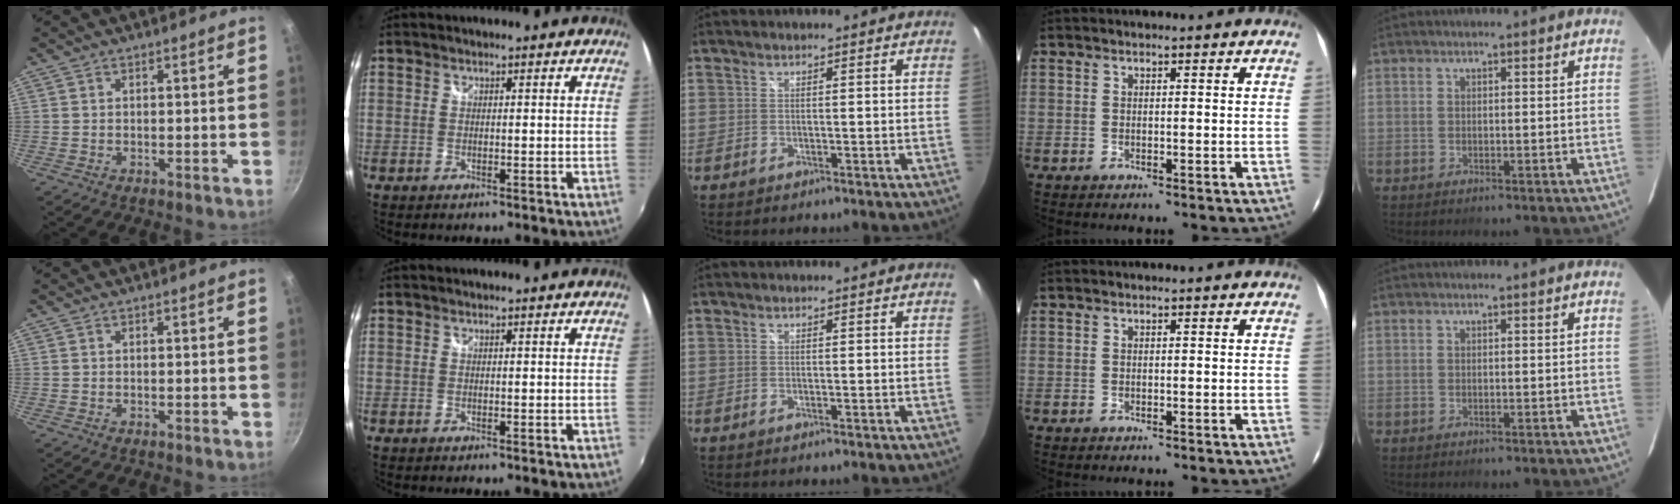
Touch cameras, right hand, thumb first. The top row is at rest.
{}